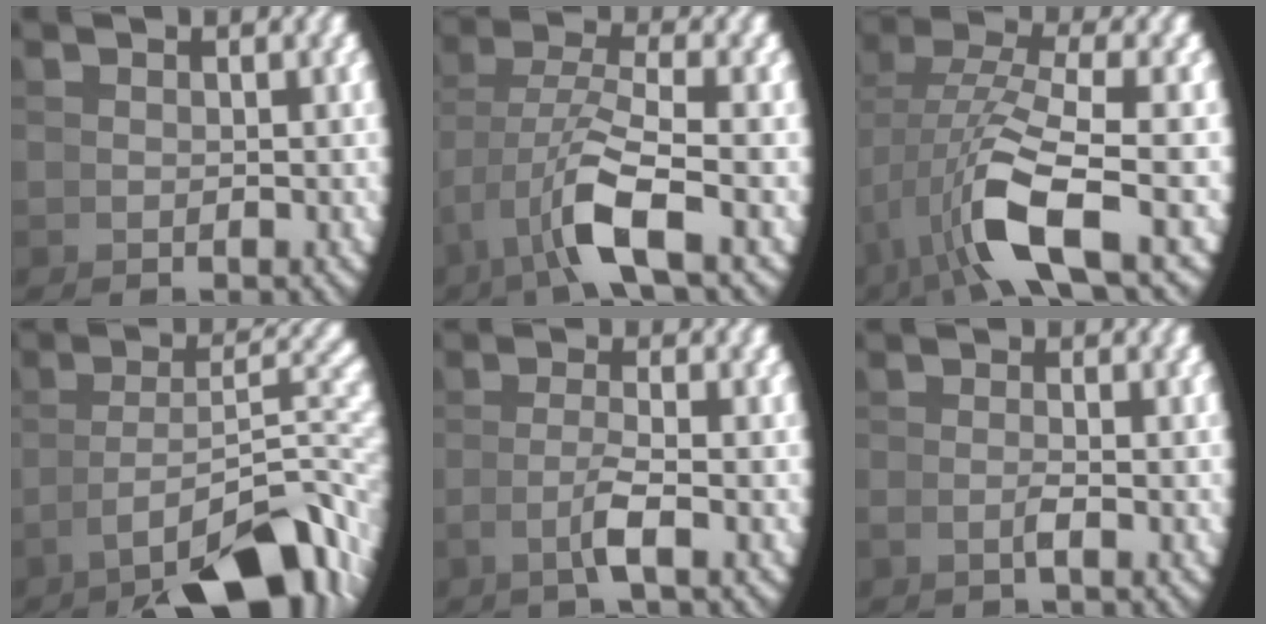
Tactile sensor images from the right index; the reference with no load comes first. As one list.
[{"total": 5.4, "force": [-0.2, 2.0, 5.0], "torque": [-0.103, -0.018, 0.011]}, {"total": 7.5, "force": [-0.4, 3.0, 6.9], "torque": [-0.138, -0.013, 0.011]}, {"total": 12.6, "force": [-3.9, 6.3, 10.1], "torque": [-0.154, -0.045, -0.033]}, {"total": 2.3, "force": [-0.4, -0.5, 2.2], "torque": [-0.034, -0.001, -0.004]}, {"total": 1.0, "force": [-0.5, -0.6, 0.6], "torque": [-0.009, 0.005, -0.010]}]